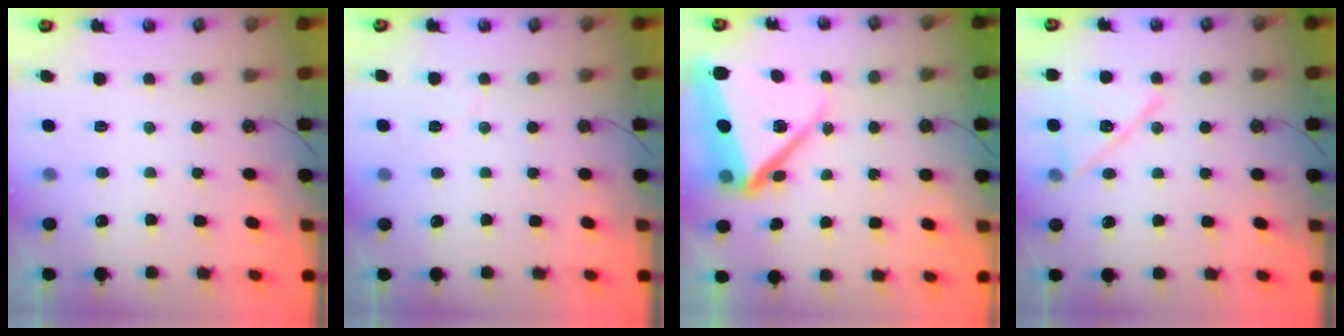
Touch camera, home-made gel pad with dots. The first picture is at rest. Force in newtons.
{"total": 3.9, "press": 3.6, "slide": 1.6}
{"total": 15.0, "press": 14.8, "slide": 2.0}
{"total": 13.3, "press": 13.2, "slide": 1.5}